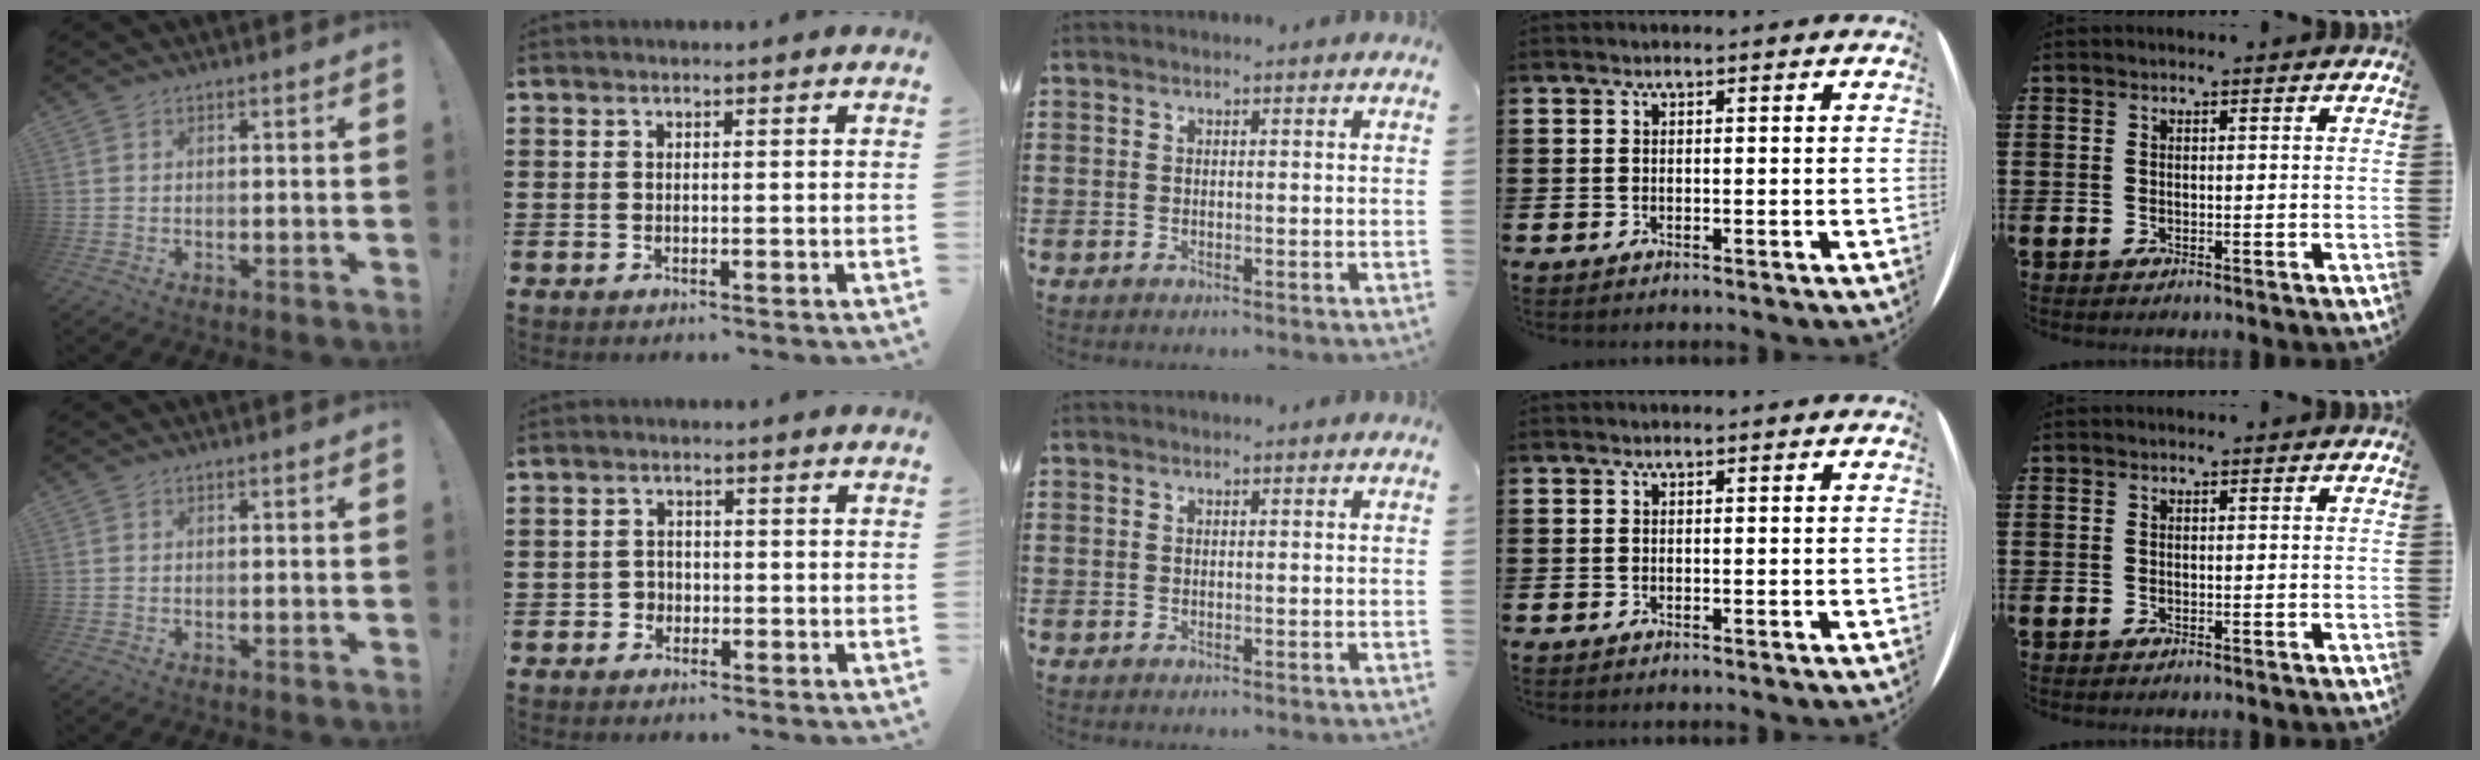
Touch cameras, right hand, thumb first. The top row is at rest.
{"index": {"total": 1.8, "force": [-0.9, 1.5, 0.3], "torque": [-0.012, 0.002, -0.022]}}